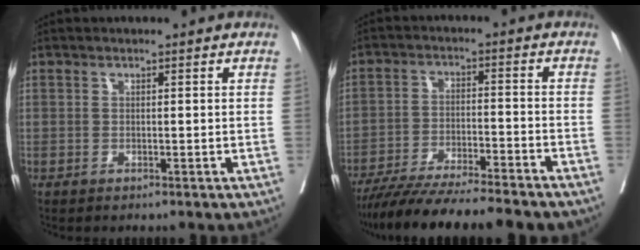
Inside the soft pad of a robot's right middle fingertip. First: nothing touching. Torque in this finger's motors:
{"motor_torque": [1.07, -1.07, 0.30, 0.08]}